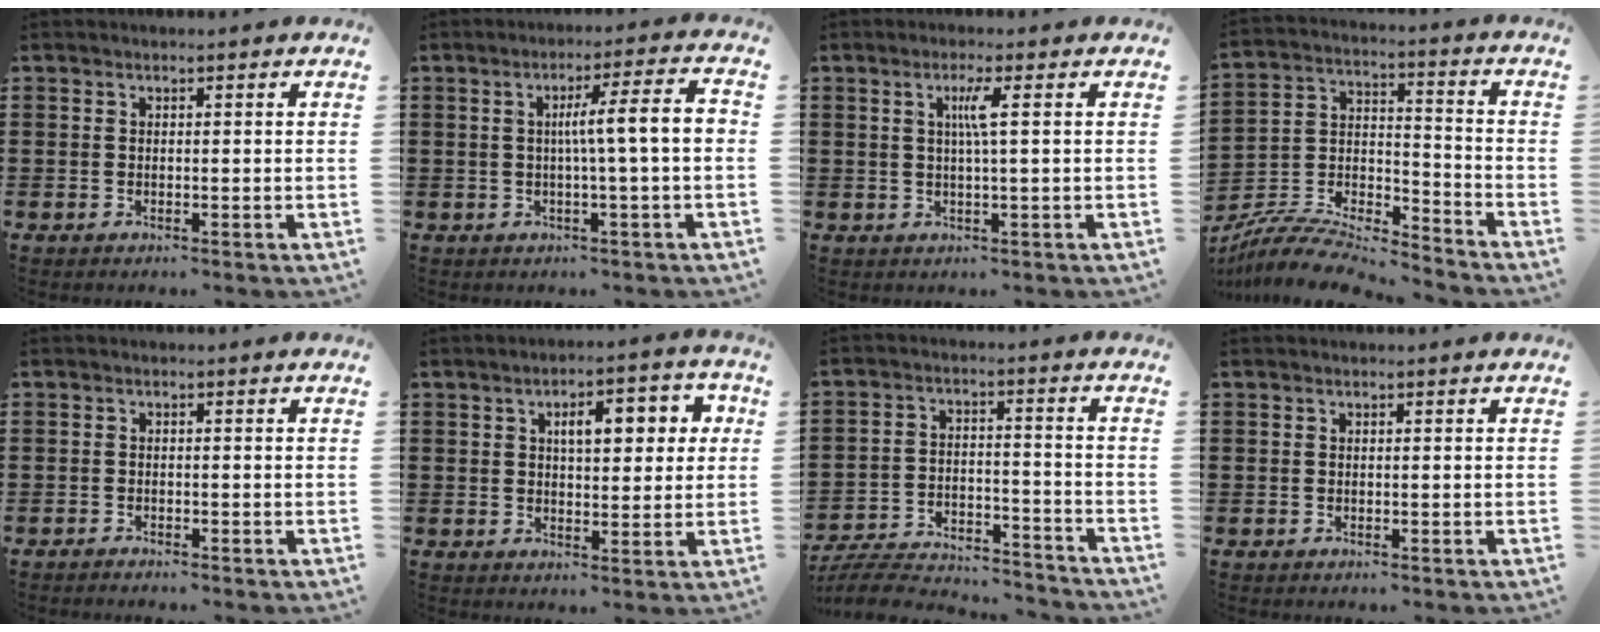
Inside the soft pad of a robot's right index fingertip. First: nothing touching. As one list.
[{"total": 6.4, "force": [-0.2, 0.1, 6.4], "torque": [-0.108, -0.002, -0.012]}, {"total": 3.1, "force": [0.6, -0.4, 3.0], "torque": [-0.060, -0.002, 0.006]}, {"total": 8.1, "force": [-7.8, 1.2, 2.0], "torque": [-0.045, 0.001, -0.158]}, {"total": 0.9, "force": [-0.9, 0.1, -0.2], "torque": [0.001, 0.001, -0.019]}, {"total": 6.5, "force": [2.0, 2.9, 5.5], "torque": [-0.082, 0.000, 0.023]}, {"total": 6.2, "force": [-5.9, 0.9, 1.5], "torque": [-0.034, 0.001, -0.119]}, {"total": 0.0}]